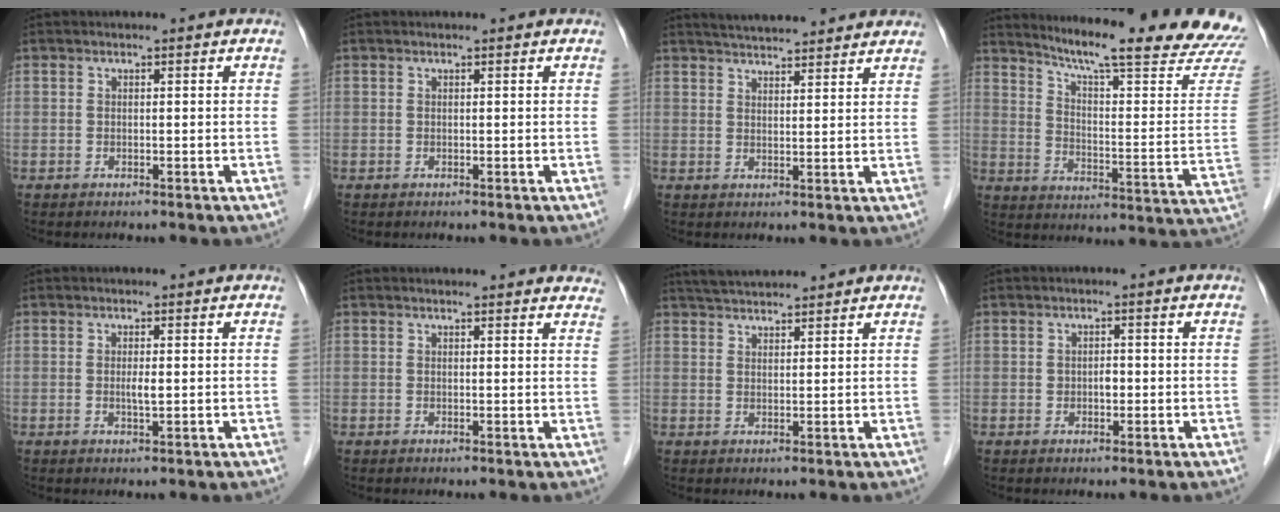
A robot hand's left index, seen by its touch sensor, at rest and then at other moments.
{"total": 0.6, "force": [0.6, 0.0, 0.2], "torque": [-0.004, 0.004, 0.007]}
{"total": 11.4, "force": [10.4, 1.6, 4.1], "torque": [-0.059, 0.025, 0.136]}
{"total": 24.3, "force": [21.7, 0.0, 10.8], "torque": [-0.160, -0.094, 0.279]}
{"total": 1.4, "force": [0.1, 0.1, 1.4], "torque": [-0.028, -0.001, 0.002]}
{"total": 10.1, "force": [9.6, 1.9, 2.6], "torque": [-0.005, 0.002, 0.085]}
{"total": 6.3, "force": [5.9, 0.7, 2.1], "torque": [-0.039, 0.036, 0.099]}
{"total": 1.4, "force": [-0.2, 0.9, 1.0], "torque": [-0.017, 0.002, -0.002]}